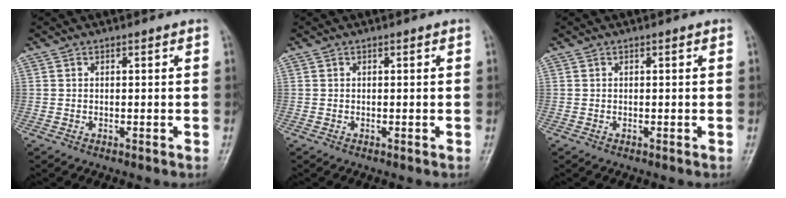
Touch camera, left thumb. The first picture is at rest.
{"total": 0.0}
{"total": 0.0}